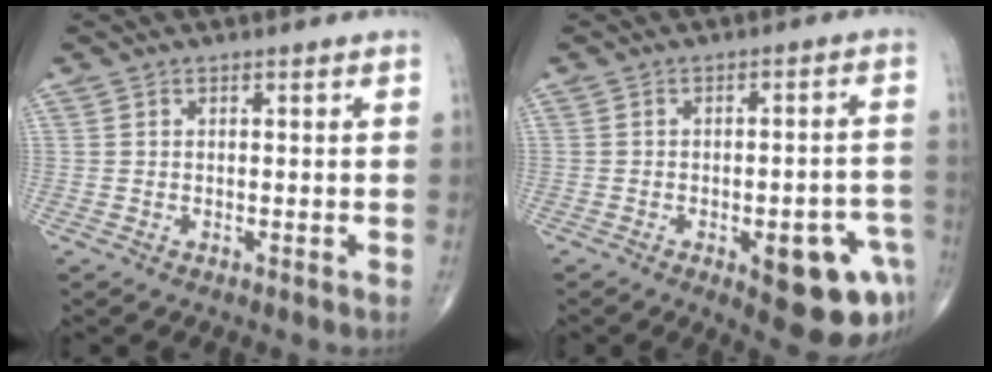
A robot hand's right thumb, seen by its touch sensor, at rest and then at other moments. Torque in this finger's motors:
{"motor_torque": [1.64, 1.48, 0.56, -0.74, 0.21]}